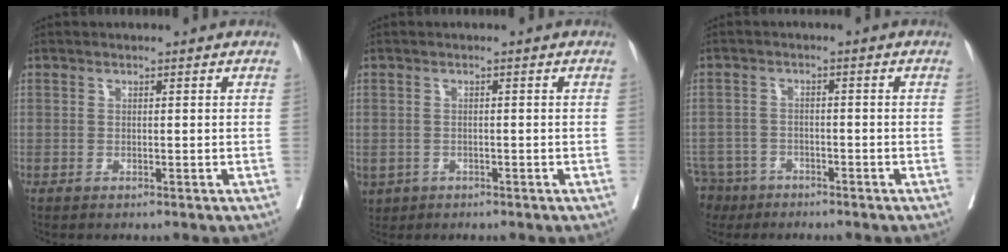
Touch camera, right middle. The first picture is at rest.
{"total": 4.5, "force": [-2.3, 3.6, 1.5], "torque": [-0.038, -0.003, -0.034]}
{"total": 7.7, "force": [-5.8, 5.0, 1.1], "torque": [-0.036, -0.007, -0.103]}